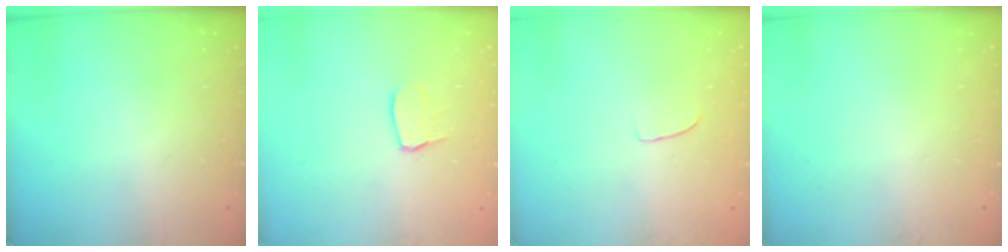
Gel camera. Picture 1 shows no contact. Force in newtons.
{"total": 3.0, "press": 3.0, "slide": 0.2}
{"total": 2.6, "press": 2.6, "slide": 0.2}
{"total": 0.0}